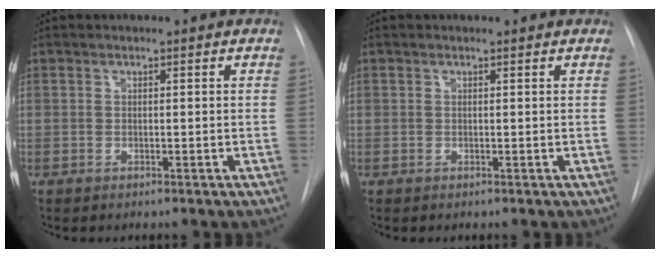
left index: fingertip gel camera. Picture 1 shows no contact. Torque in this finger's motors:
{"motor_torque": [0.26, -0.19, -0.03, 0.01]}